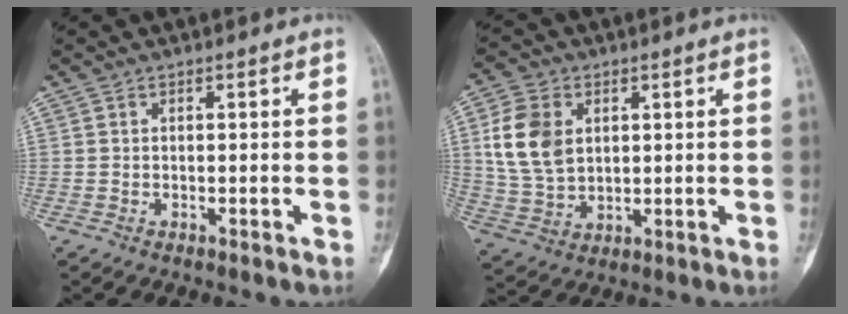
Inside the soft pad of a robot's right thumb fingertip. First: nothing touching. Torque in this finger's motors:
{"motor_torque": [0.06, 2.05, 0.94, 0.23, 0.10]}